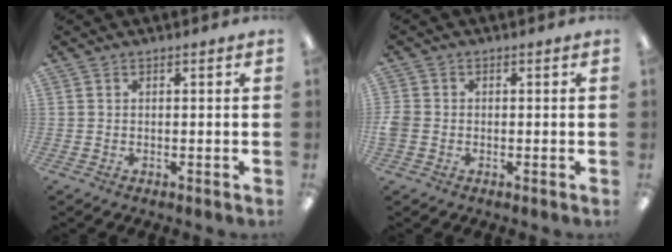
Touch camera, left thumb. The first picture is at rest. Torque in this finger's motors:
{"motor_torque": [0.00, 0.00, 0.15, -0.15, 0.00]}